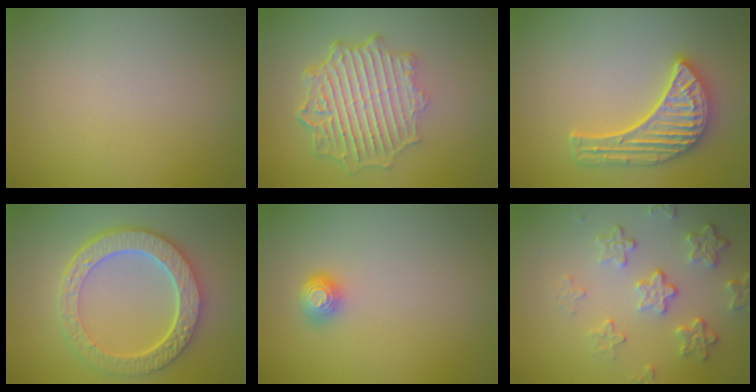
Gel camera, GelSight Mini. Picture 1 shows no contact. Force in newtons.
{"total": 6.4, "press": 4.7, "slide": 4.3}
{"total": 5.0, "press": 4.3, "slide": 2.6}
{"total": 6.8, "press": 5.3, "slide": 4.3}
{"total": 1.6, "press": 1.2, "slide": 1.0}
{"total": 4.4, "press": 3.2, "slide": 3.0}